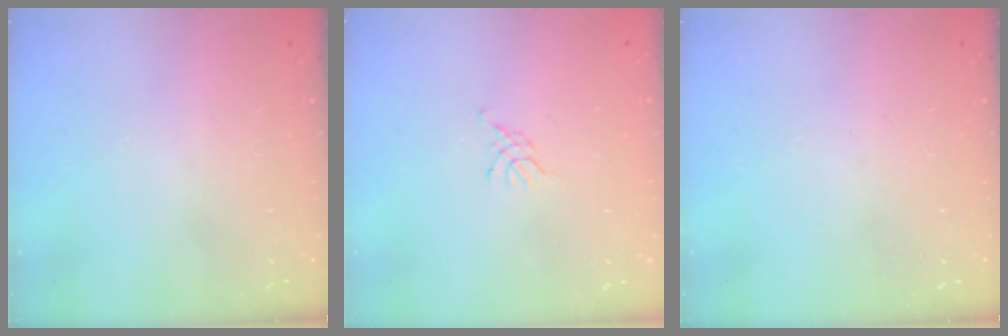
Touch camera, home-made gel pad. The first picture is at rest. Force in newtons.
{"total": 2.3, "press": 2.2, "slide": 0.5}
{"total": 0.0}